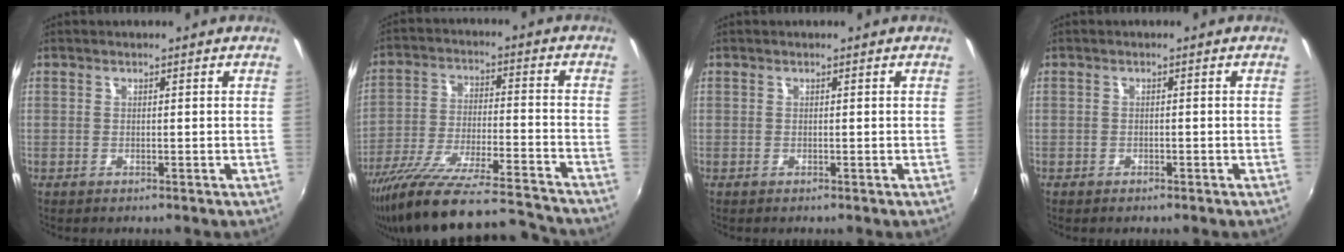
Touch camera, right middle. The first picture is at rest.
{"total": 23.8, "force": [-21.0, 1.9, 11.1], "torque": [-0.197, -0.056, -0.334]}
{"total": 0.0}
{"total": 0.8, "force": [-0.7, 0.4, 0.2], "torque": [-0.007, -0.001, -0.012]}